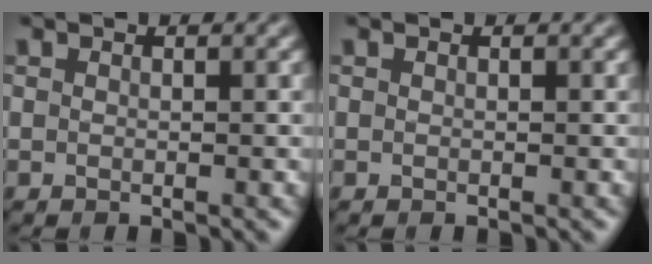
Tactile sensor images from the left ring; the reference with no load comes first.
{"total": 0.0}